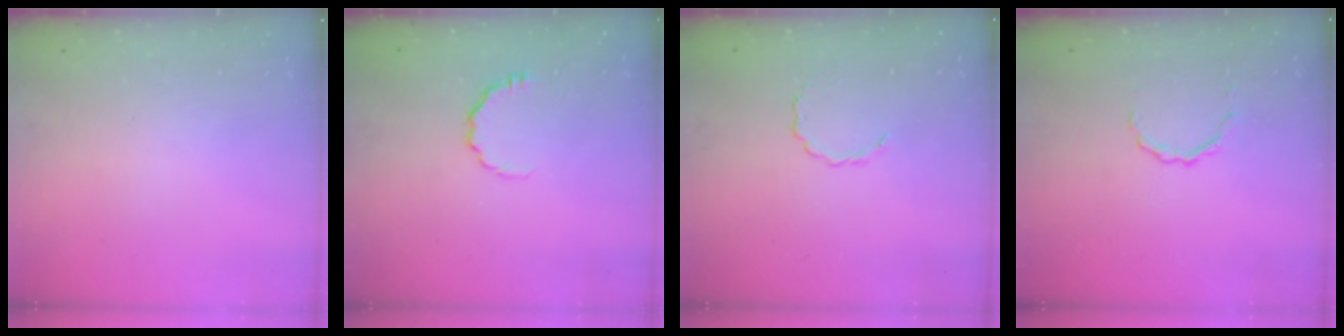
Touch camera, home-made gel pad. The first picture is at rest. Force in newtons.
{"total": 5.5, "press": 5.3, "slide": 1.5}
{"total": 2.7, "press": 2.5, "slide": 1.0}
{"total": 2.2, "press": 2.1, "slide": 0.7}